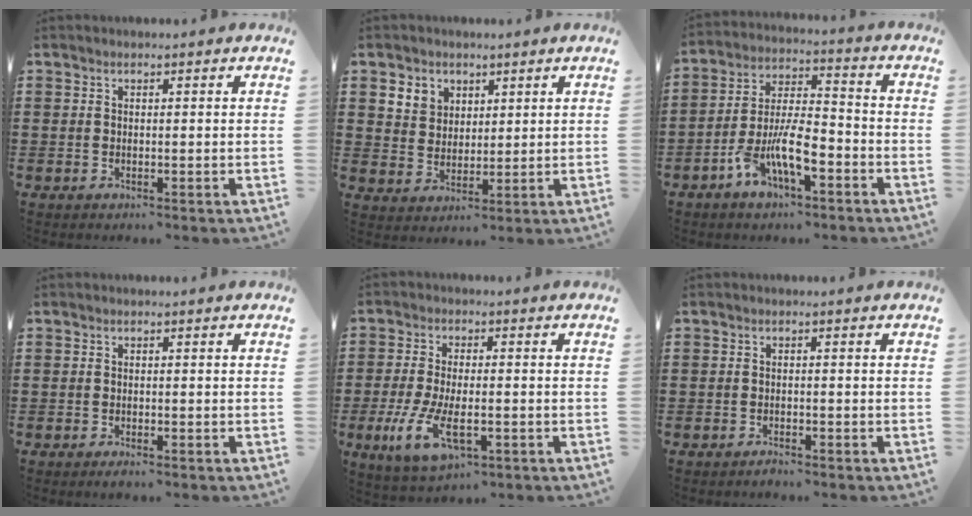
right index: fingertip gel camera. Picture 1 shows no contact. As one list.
[{"total": 4.1, "force": [2.2, 3.4, 0.4], "torque": [-0.026, 0.014, 0.040]}, {"total": 9.4, "force": [-4.8, 3.7, 7.2], "torque": [-0.139, 0.010, -0.086]}, {"total": 0.8, "force": [-0.6, -0.1, 0.4], "torque": [-0.010, -0.008, -0.010]}, {"total": 8.2, "force": [-2.5, 3.5, 7.0], "torque": [-0.155, -0.014, -0.045]}, {"total": 1.0, "force": [-1.0, -0.1, 0.2], "torque": [-0.008, -0.004, -0.018]}]